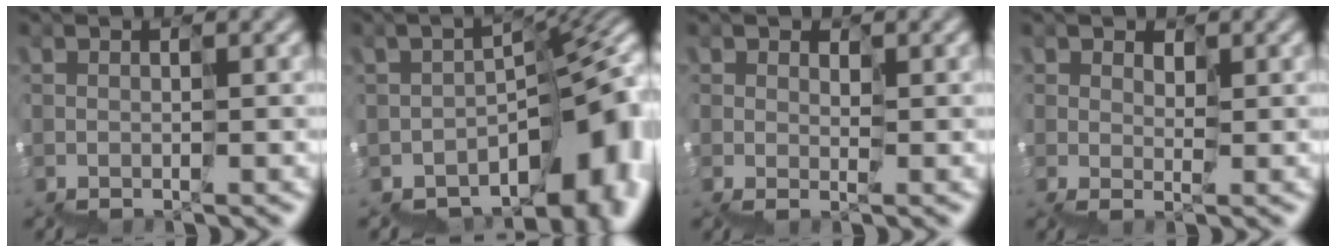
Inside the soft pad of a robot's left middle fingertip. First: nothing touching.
{"total": 11.9, "force": [-5.8, 6.1, 8.4], "torque": [-0.120, -0.009, -0.076]}
{"total": 0.9, "force": [0.7, 0.5, 0.5], "torque": [-0.012, 0.009, 0.013]}
{"total": 1.3, "force": [1.1, 0.7, 0.3], "torque": [-0.014, 0.013, 0.016]}